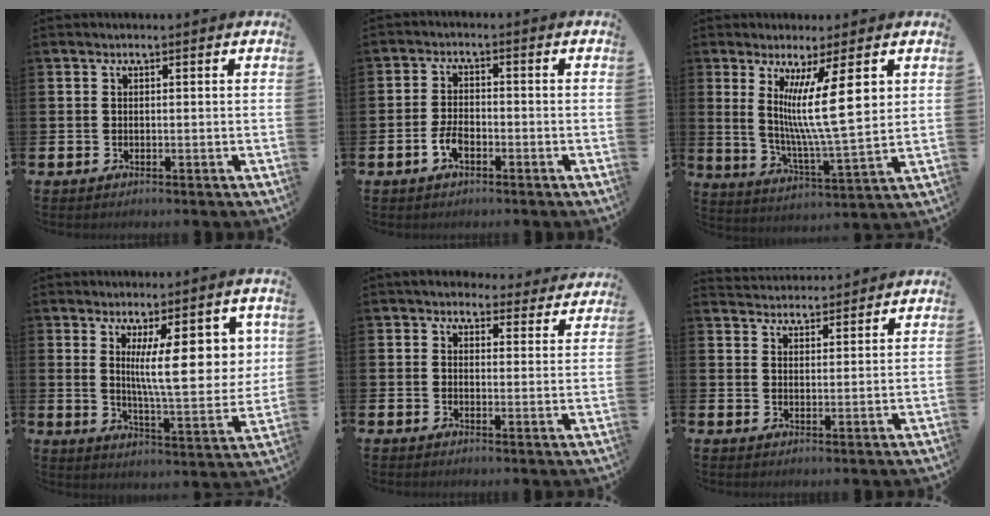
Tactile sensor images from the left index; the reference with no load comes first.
{"total": 3.1, "force": [-1.4, 1.5, 2.2], "torque": [-0.056, 0.006, -0.028]}
{"total": 11.1, "force": [5.3, 1.1, 9.7], "torque": [-0.176, -0.032, 0.084]}
{"total": 11.4, "force": [4.1, 3.1, 10.2], "torque": [-0.168, -0.018, 0.065]}
{"total": 3.8, "force": [3.5, 1.5, 0.4], "torque": [-0.011, -0.019, 0.061]}
{"total": 3.6, "force": [3.6, 0.6, -0.3], "torque": [-0.004, -0.018, 0.066]}